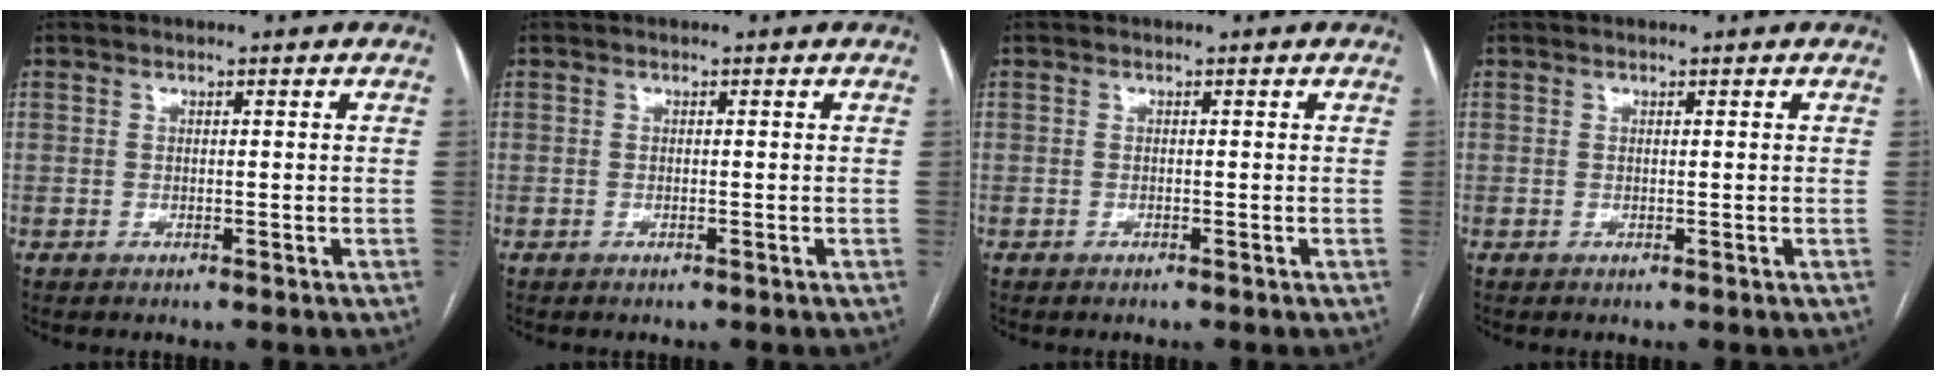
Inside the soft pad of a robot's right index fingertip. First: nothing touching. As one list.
[{"total": 0.0}, {"total": 0.0}, {"total": 0.0}]